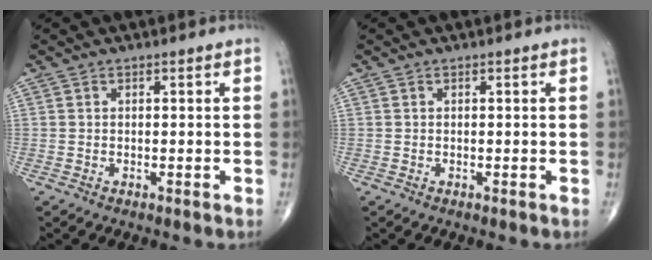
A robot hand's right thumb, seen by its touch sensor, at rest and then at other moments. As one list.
[{"total": 0.0}]